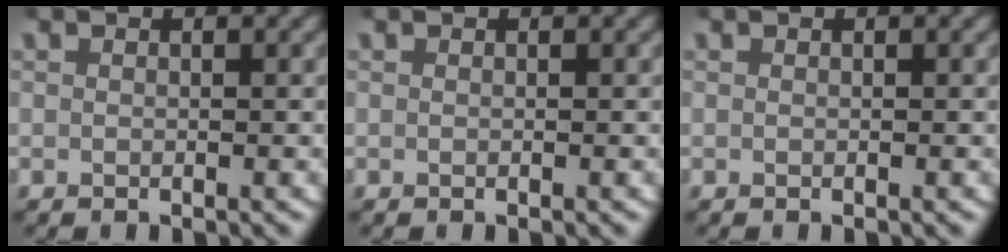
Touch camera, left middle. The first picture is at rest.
{"total": 0.0}
{"total": 0.0}